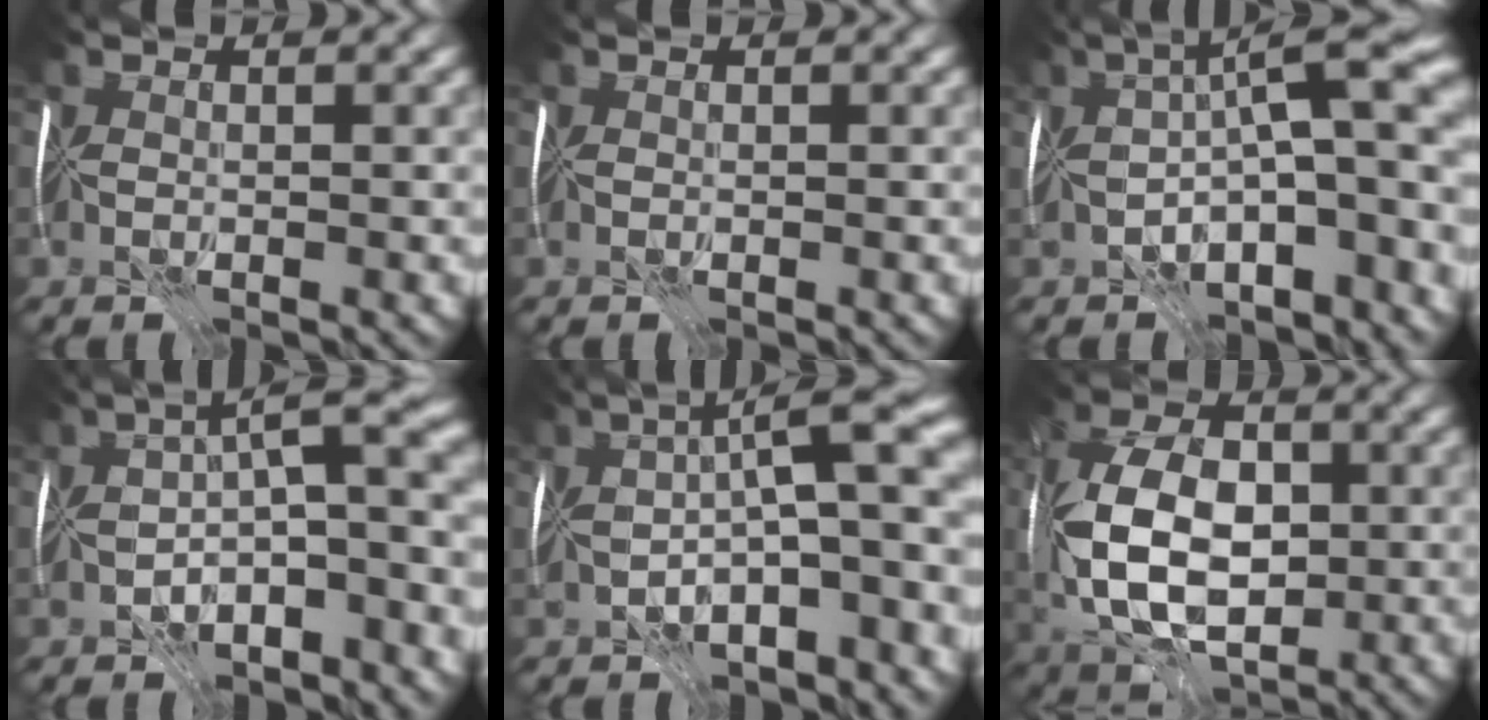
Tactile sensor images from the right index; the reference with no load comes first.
{"total": 0.0}
{"total": 12.2, "force": [-1.5, 4.3, 11.3], "torque": [-0.160, 0.006, -0.019]}
{"total": 7.8, "force": [-2.0, 2.2, 7.2], "torque": [-0.110, 0.006, -0.043]}
{"total": 11.3, "force": [-0.8, 3.4, 10.7], "torque": [-0.156, 0.011, -0.017]}
{"total": 10.5, "force": [-0.6, 6.4, 8.3], "torque": [-0.179, 0.000, -0.016]}